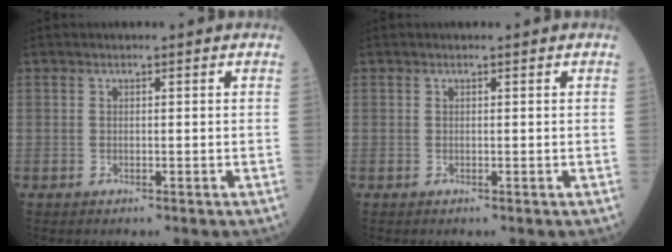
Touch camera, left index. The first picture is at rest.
{"total": 0.0}